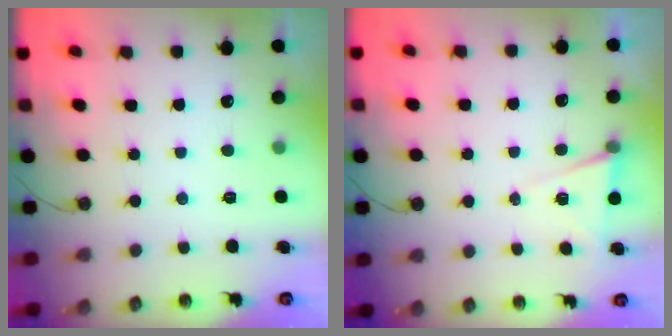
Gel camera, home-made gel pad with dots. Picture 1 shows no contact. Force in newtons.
{"total": 5.9, "press": 4.0, "slide": 4.4}